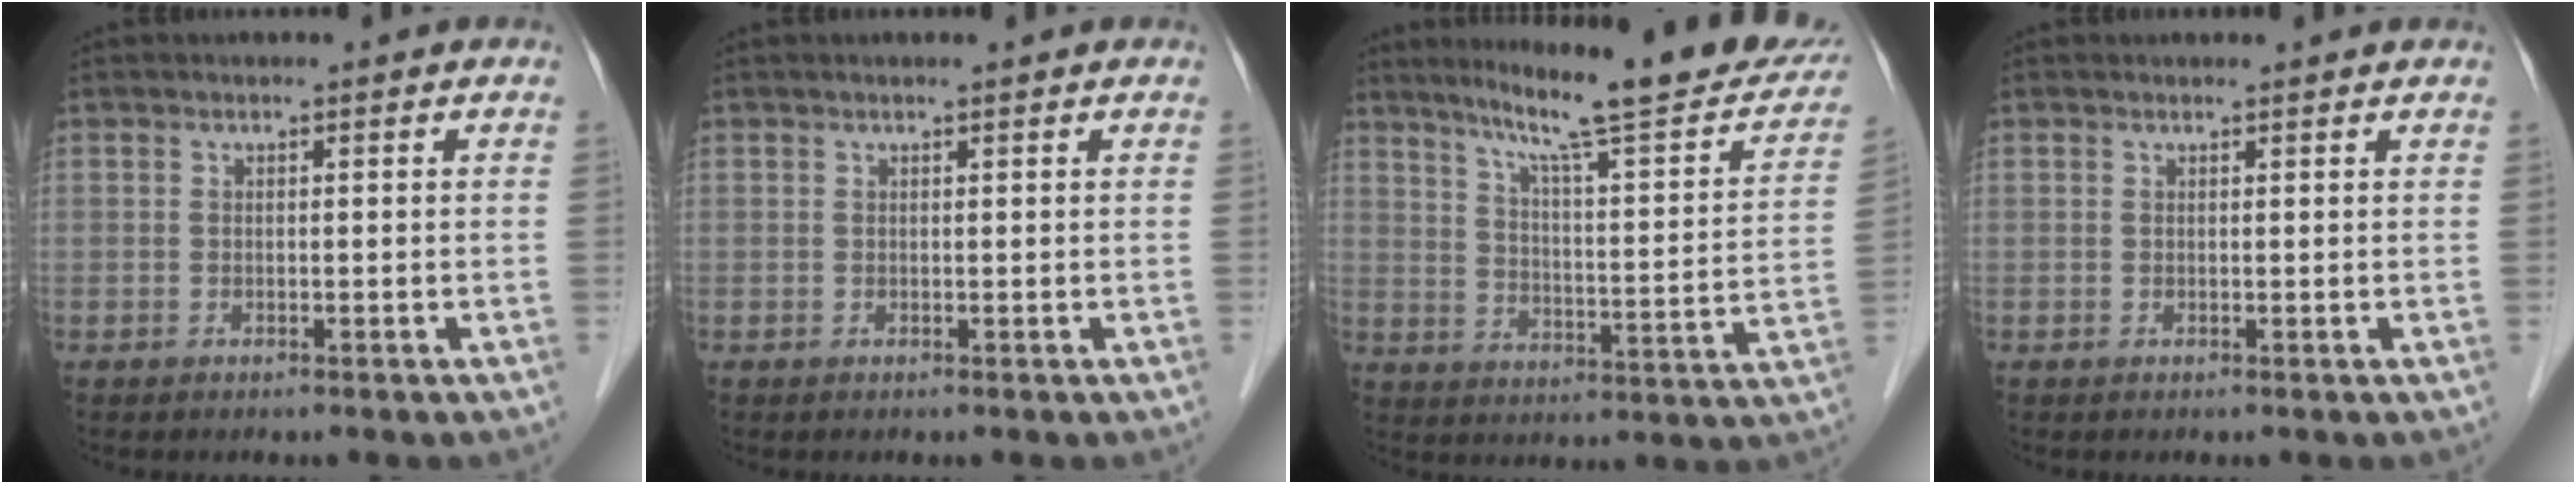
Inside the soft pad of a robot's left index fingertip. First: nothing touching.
{"total": 1.1, "force": [0.9, 0.0, 0.6], "torque": [-0.009, 0.011, 0.017]}
{"total": 23.0, "force": [18.9, 1.9, 12.9], "torque": [-0.185, -0.026, 0.252]}
{"total": 1.9, "force": [1.8, 0.2, 0.3], "torque": [-0.012, 0.008, 0.020]}